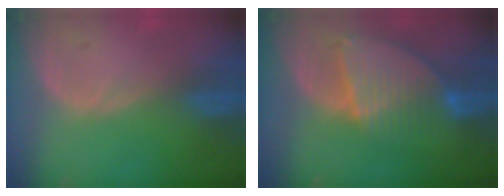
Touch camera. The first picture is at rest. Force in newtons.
{"total": 8.5, "press": 7.4, "slide": 4.2}